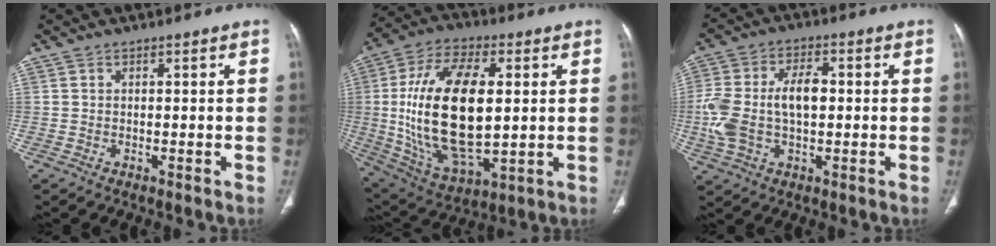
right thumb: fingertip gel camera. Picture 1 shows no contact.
{"total": 24.2, "force": [1.7, 11.9, 21.0], "torque": [-0.400, -0.008, 0.040]}
{"total": 12.9, "force": [-0.1, 7.4, 10.5], "torque": [-0.223, 0.025, 0.001]}